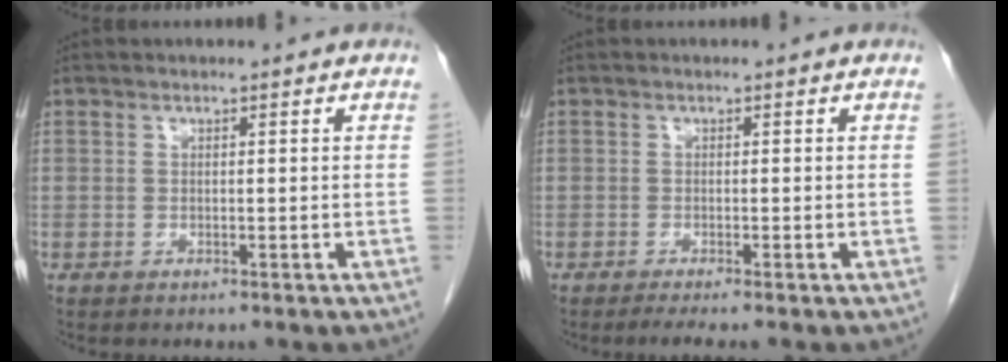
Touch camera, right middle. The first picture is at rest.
{"total": 2.3, "force": [-1.8, -0.2, 1.4], "torque": [-0.023, -0.005, -0.031]}